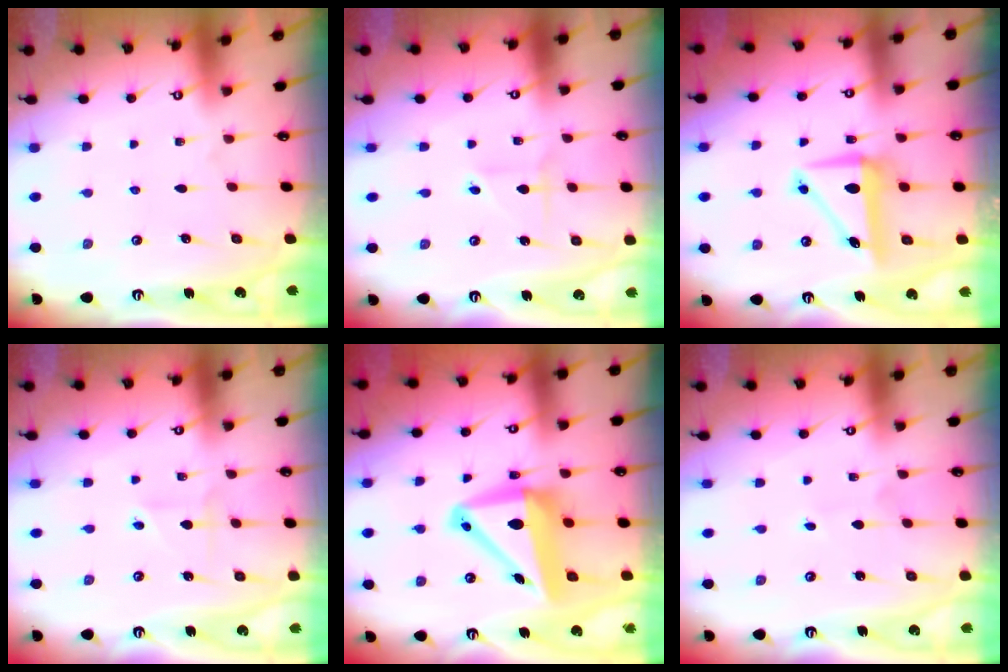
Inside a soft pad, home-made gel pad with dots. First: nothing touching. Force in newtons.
{"total": 2.3, "press": 2.3, "slide": 0.1}
{"total": 7.2, "press": 7.1, "slide": 1.3}
{"total": 2.0, "press": 2.0, "slide": 0.5}
{"total": 12.2, "press": 11.9, "slide": 2.7}
{"total": 1.1, "press": 1.1, "slide": 0.1}